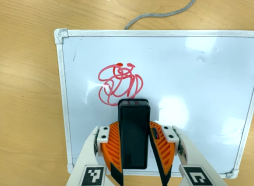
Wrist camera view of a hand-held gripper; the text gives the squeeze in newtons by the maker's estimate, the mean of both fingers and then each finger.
{"total": 6.6, "left": 5.7, "right": 7.5}